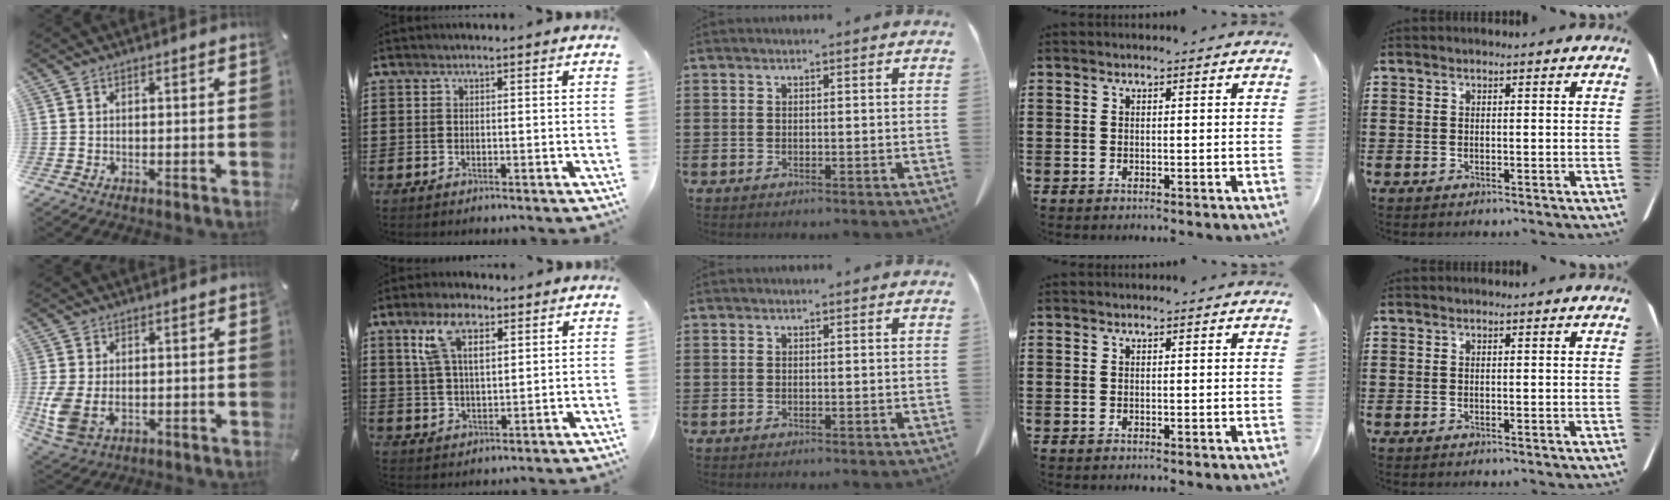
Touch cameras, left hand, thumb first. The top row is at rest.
{"thumb": {"total": 6.8, "force": [-0.9, 4.8, 4.7], "torque": [-0.113, -0.007, -0.016]}, "index": {"total": 8.0, "force": [4.4, 3.6, 5.6], "torque": [-0.119, 0.009, 0.079]}}